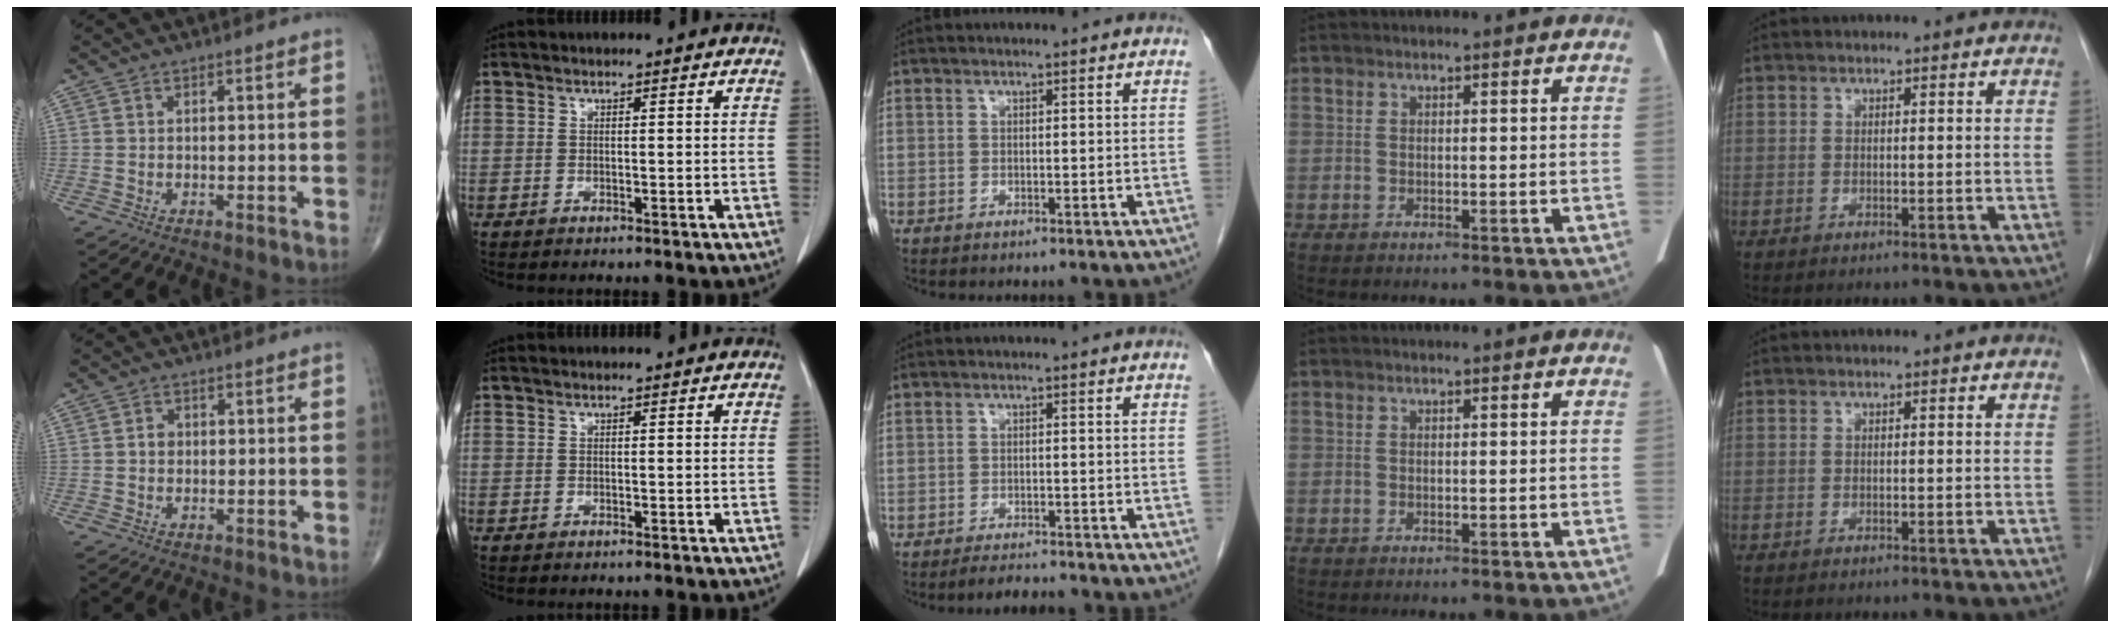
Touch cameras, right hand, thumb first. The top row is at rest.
{"thumb": {"total": 1.6, "force": [0.0, 1.4, 0.8], "torque": [-0.005, 0.005, -0.002]}, "middle": {"total": 2.6, "force": [-2.5, 0.3, 0.7], "torque": [-0.018, -0.010, -0.039]}}